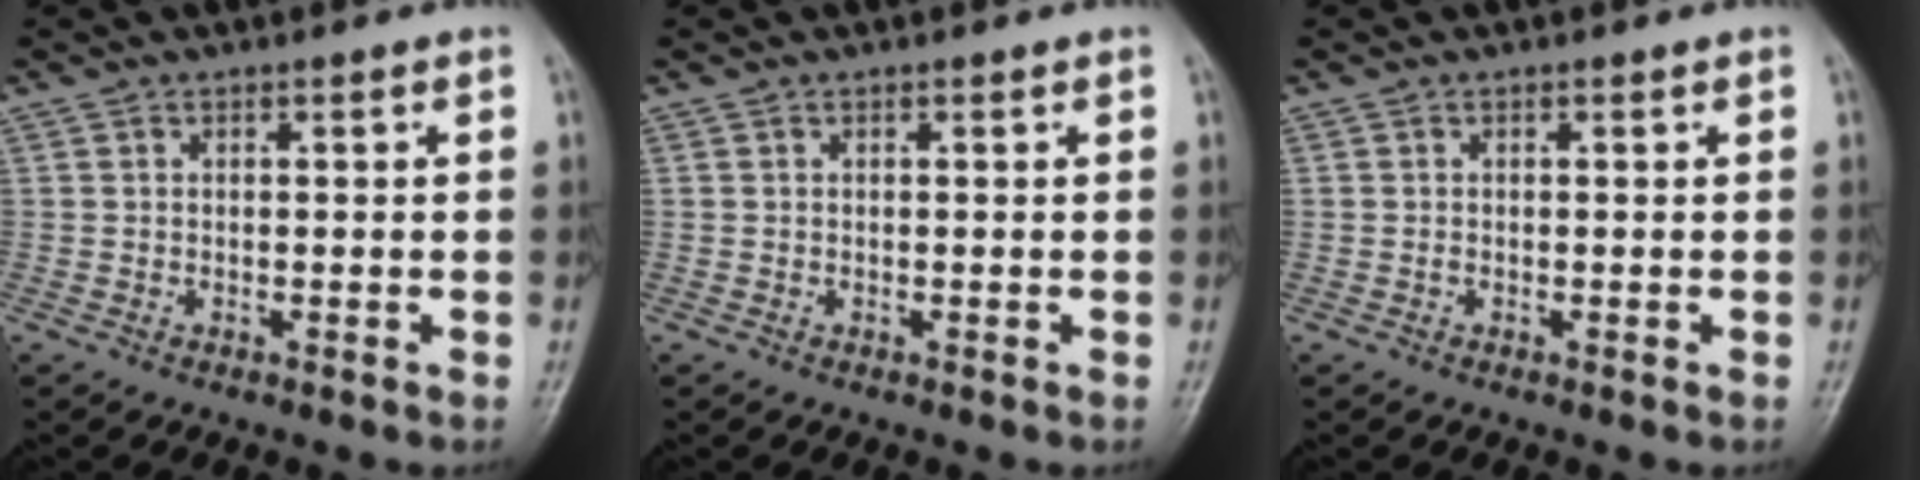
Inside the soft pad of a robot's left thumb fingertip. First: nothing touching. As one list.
[{"total": 0.0}, {"total": 0.0}]